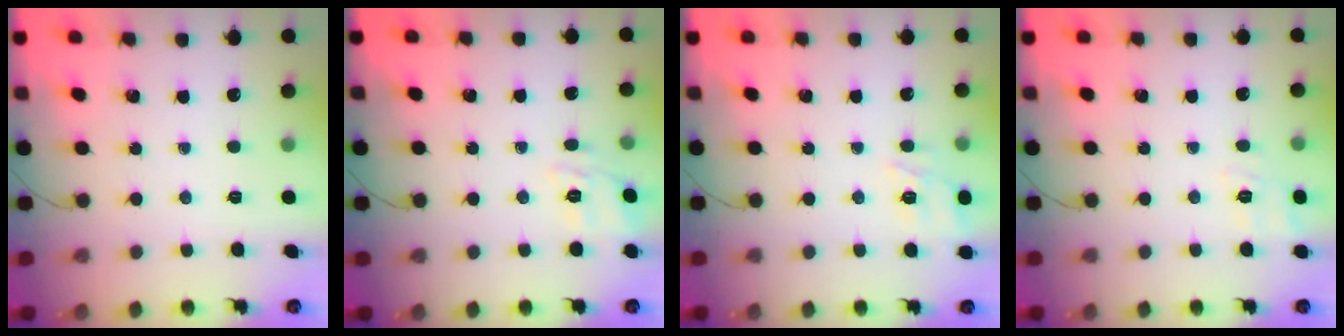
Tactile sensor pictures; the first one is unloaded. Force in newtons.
{"total": 5.2, "press": 4.9, "slide": 1.7}
{"total": 9.6, "press": 9.5, "slide": 1.5}
{"total": 3.4, "press": 3.0, "slide": 1.7}